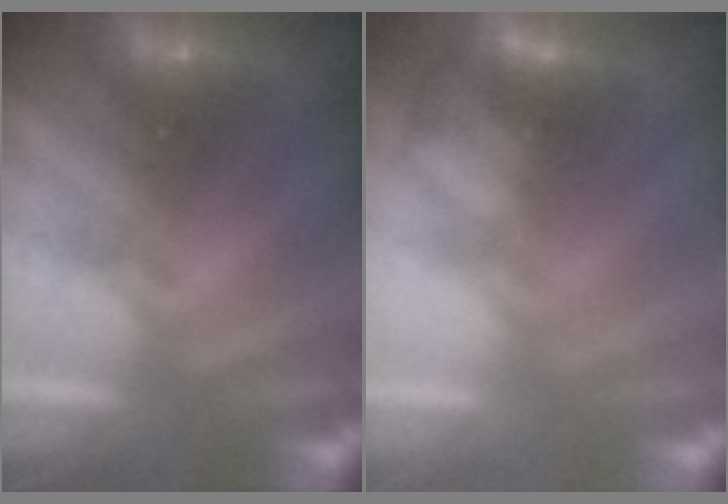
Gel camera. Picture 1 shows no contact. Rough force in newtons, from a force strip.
{"total": 2.6}